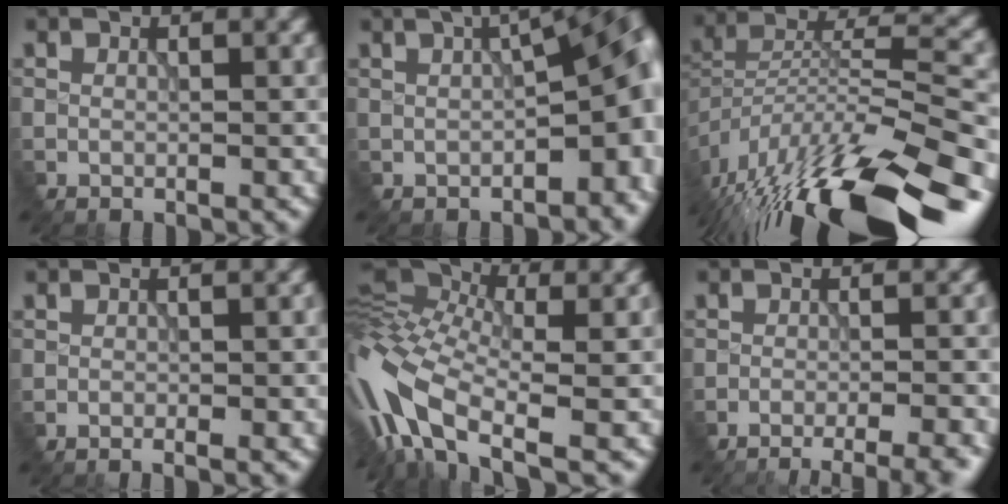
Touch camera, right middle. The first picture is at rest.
{"total": 12.2, "force": [-0.5, 5.9, 10.7], "torque": [-0.099, -0.007, 0.005]}
{"total": 15.9, "force": [-11.6, 4.4, 10.1], "torque": [-0.203, -0.003, -0.180]}
{"total": 1.5, "force": [-0.8, 0.3, 1.2], "torque": [-0.005, -0.001, -0.006]}
{"total": 11.6, "force": [-3.6, 4.8, 10.0], "torque": [-0.233, 0.006, -0.061]}
{"total": 8.6, "force": [-6.7, 2.4, 4.7], "torque": [-0.027, 0.001, -0.064]}